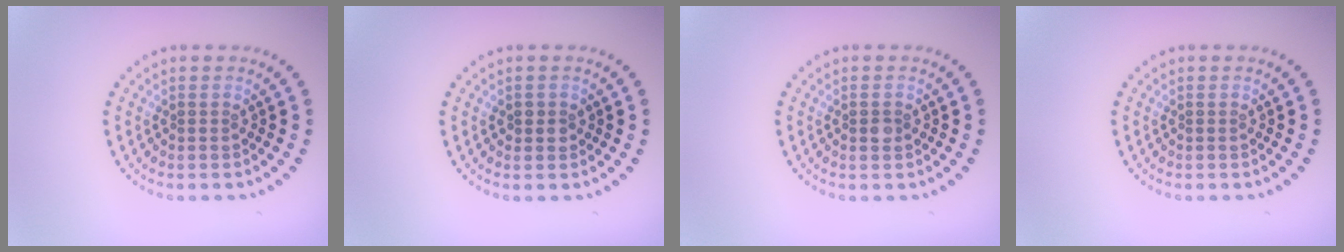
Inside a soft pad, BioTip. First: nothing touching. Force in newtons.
{"total": 1.1, "press": 1.0, "slide": 0.3}
{"total": 1.0, "press": 1.0, "slide": 0.0}
{"total": 0.0}